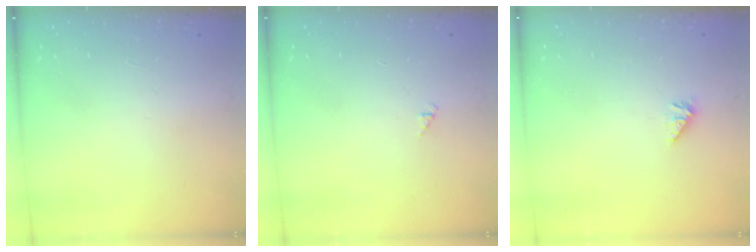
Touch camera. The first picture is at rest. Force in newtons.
{"total": 1.3, "press": 1.2, "slide": 0.3}
{"total": 1.6, "press": 1.6, "slide": 0.4}